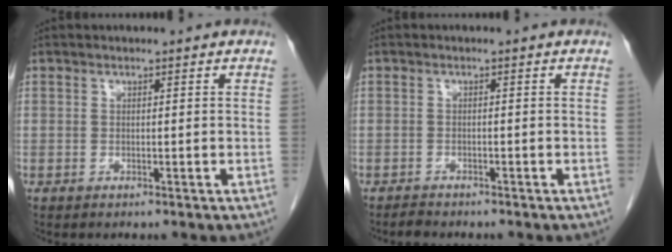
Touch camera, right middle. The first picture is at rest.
{"total": 1.3, "force": [-1.2, 0.3, 0.1], "torque": [-0.010, -0.004, -0.020]}